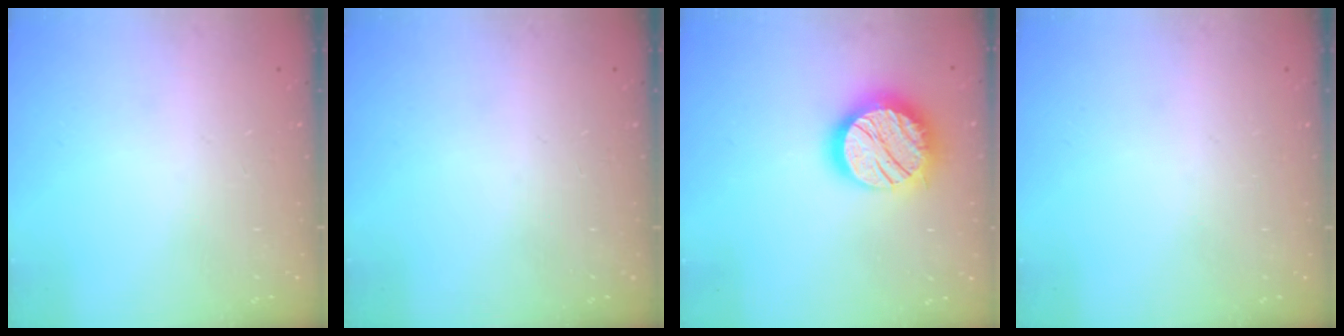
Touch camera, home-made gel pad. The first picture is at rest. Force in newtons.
{"total": 0.0}
{"total": 19.9, "press": 19.9, "slide": 1.3}
{"total": 0.0}